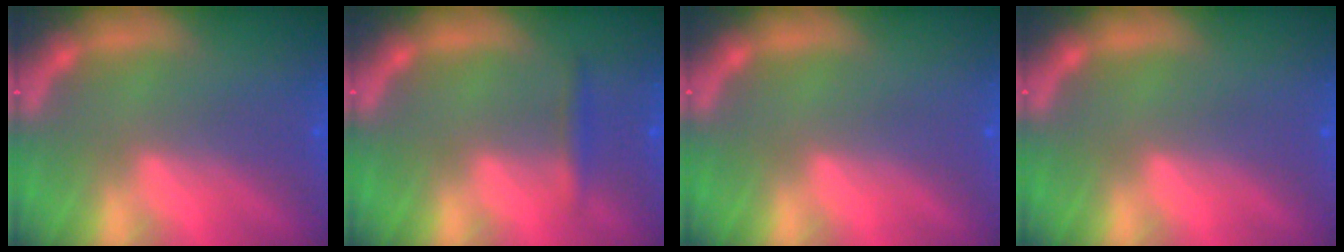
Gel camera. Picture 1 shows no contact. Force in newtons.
{"total": 1.4}
{"total": 0.0}
{"total": 0.0}